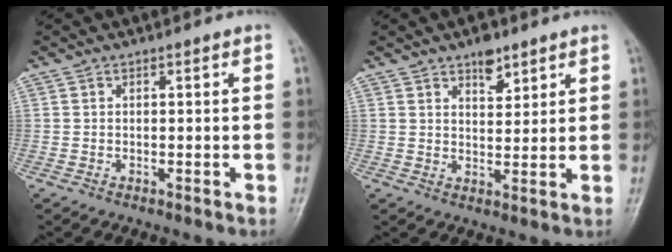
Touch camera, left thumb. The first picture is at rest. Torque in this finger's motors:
{"motor_torque": [1.10, 0.62, 0.43, -0.51, 0.02]}